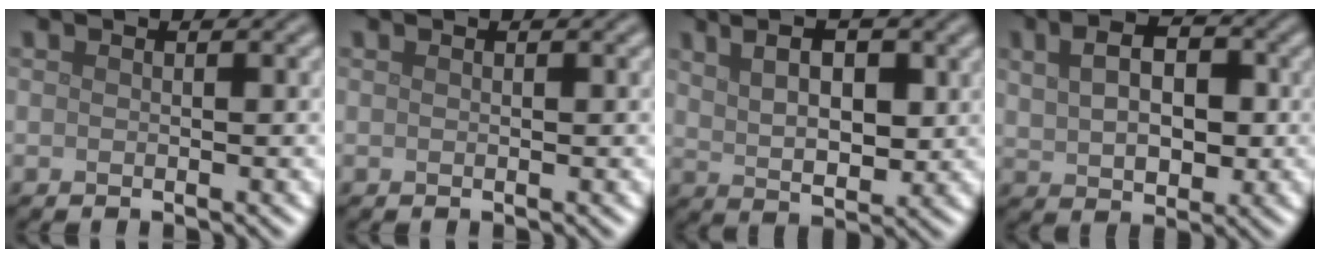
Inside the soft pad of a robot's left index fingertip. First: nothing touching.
{"total": 0.0}
{"total": 7.6, "force": [3.0, 3.7, 5.9], "torque": [-0.087, 0.017, 0.040]}
{"total": 6.1, "force": [1.3, 3.9, 4.6], "torque": [-0.079, 0.011, 0.020]}